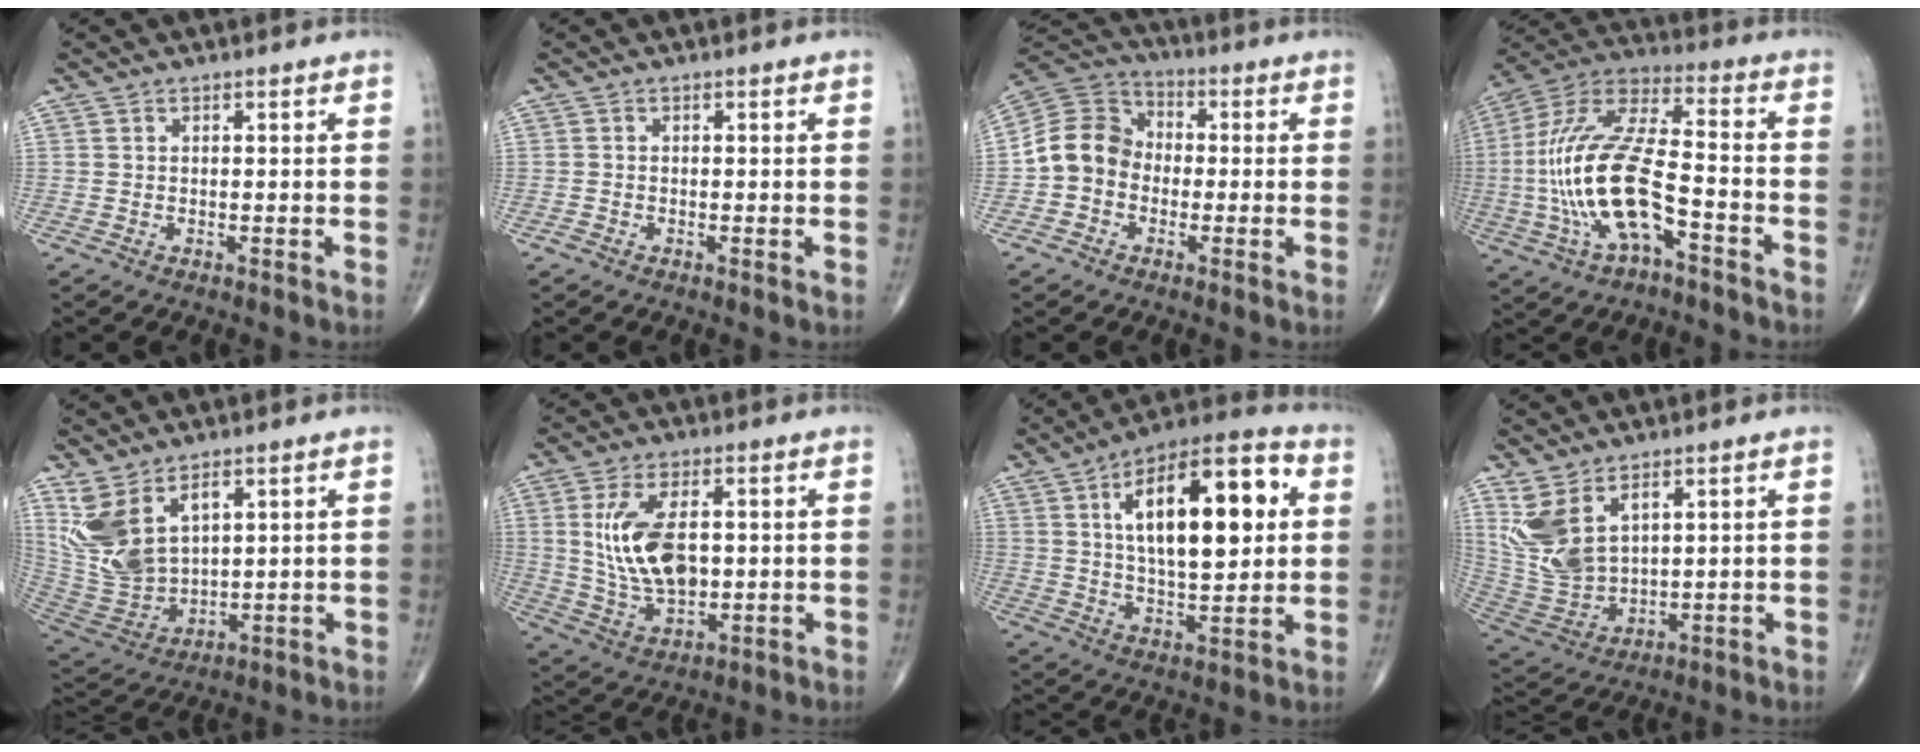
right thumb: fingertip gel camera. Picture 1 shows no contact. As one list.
[{"total": 0.7, "force": [-0.3, 0.3, 0.5], "torque": [-0.010, -0.002, -0.009]}, {"total": 9.8, "force": [-1.7, 8.4, 4.8], "torque": [-0.074, 0.038, -0.047]}, {"total": 20.0, "force": [-5.3, 7.6, 17.7], "torque": [-0.376, 0.044, -0.094]}, {"total": 12.0, "force": [5.8, 6.6, 8.2], "torque": [-0.165, -0.022, 0.141]}, {"total": 13.1, "force": [1.7, 7.2, 10.8], "torque": [-0.201, -0.009, 0.043]}, {"total": 21.5, "force": [5.1, 9.1, 18.8], "torque": [-0.273, 0.006, 0.075]}, {"total": 10.1, "force": [5.0, 5.4, 7.0], "torque": [-0.145, -0.020, 0.122]}]